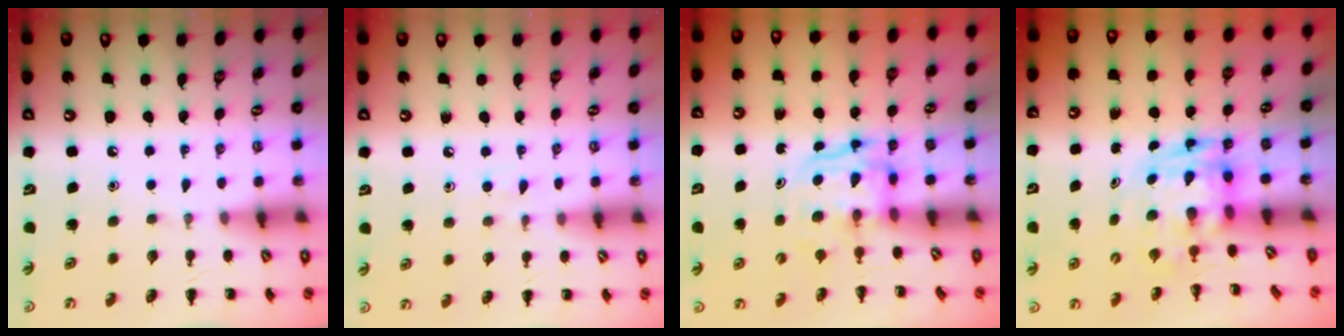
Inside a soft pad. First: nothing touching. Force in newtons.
{"total": 4.3, "press": 3.8, "slide": 1.9}
{"total": 3.8, "press": 3.8, "slide": 0.4}
{"total": 3.6, "press": 3.5, "slide": 0.8}